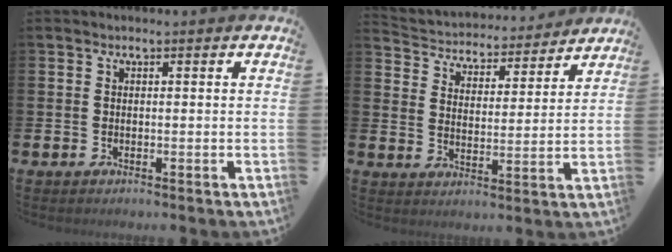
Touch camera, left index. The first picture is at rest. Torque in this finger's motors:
{"motor_torque": [0.91, -1.23, 0.29, 0.02]}